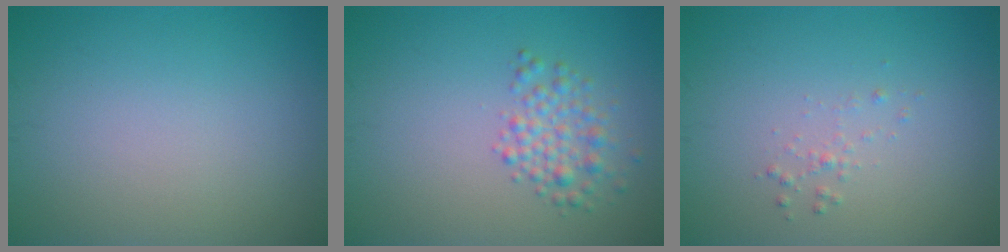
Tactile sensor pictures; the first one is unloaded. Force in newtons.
{"total": 2.6, "press": 2.6, "slide": 0.1}
{"total": 0.7, "press": 0.7, "slide": 0.1}